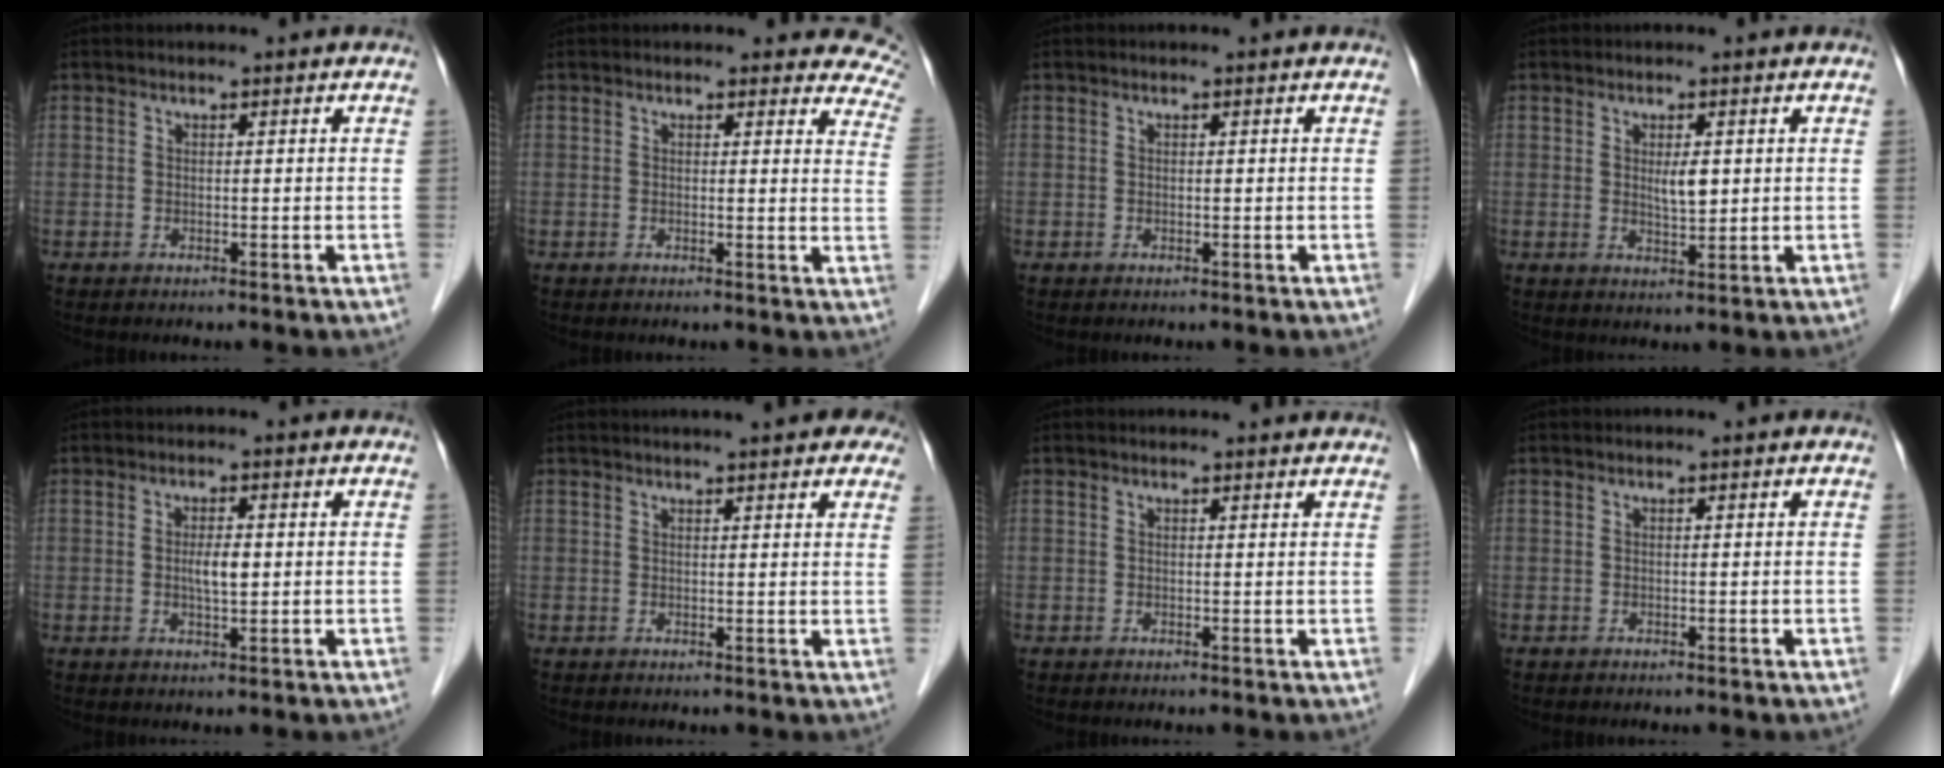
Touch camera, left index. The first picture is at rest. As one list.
[{"total": 8.4, "force": [7.6, 3.1, 2.0], "torque": [0.025, -0.021, 0.040]}, {"total": 0.0}, {"total": 3.0, "force": [0.6, 1.0, 2.8], "torque": [-0.048, -0.002, 0.014]}, {"total": 2.9, "force": [0.0, 0.8, 2.8], "torque": [-0.051, 0.000, 0.002]}, {"total": 11.6, "force": [9.3, 2.5, 6.6], "torque": [-0.074, 0.020, 0.099]}, {"total": 3.5, "force": [3.4, 0.5, 0.7], "torque": [-0.013, 0.009, 0.032]}, {"total": 0.0}]